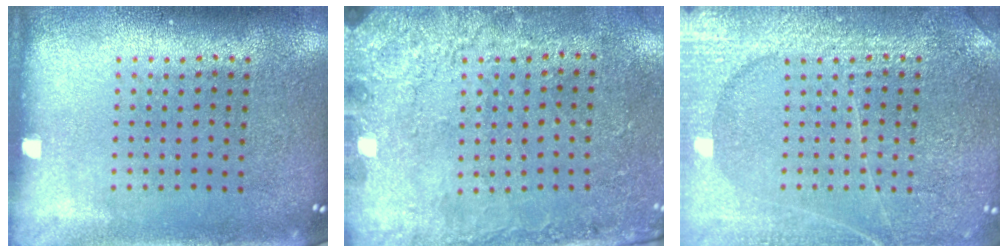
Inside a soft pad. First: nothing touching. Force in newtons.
{"total": 2.7, "press": 2.2, "slide": 1.5}
{"total": 3.6, "press": 3.6, "slide": 0.5}